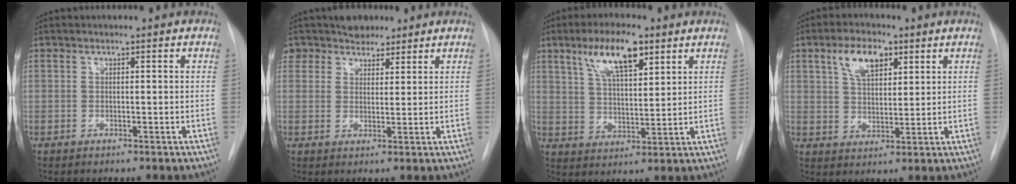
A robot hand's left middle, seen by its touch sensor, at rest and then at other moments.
{"total": 5.1, "force": [3.9, 3.3, 0.6], "torque": [-0.004, 0.008, 0.068]}
{"total": 9.6, "force": [5.5, 2.7, 7.4], "torque": [-0.141, 0.009, 0.102]}
{"total": 7.0, "force": [3.6, 3.4, 5.0], "torque": [-0.097, 0.013, 0.067]}